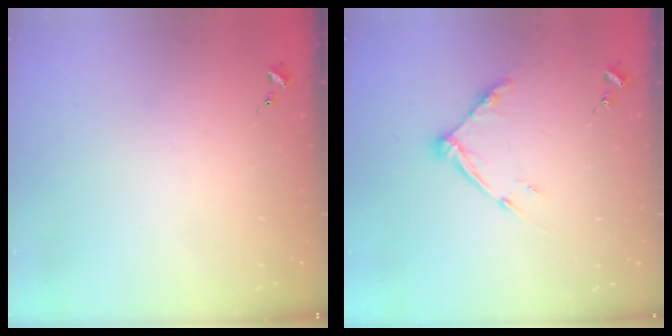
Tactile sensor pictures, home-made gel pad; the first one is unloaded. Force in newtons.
{"total": 9.0, "press": 9.0, "slide": 0.7}